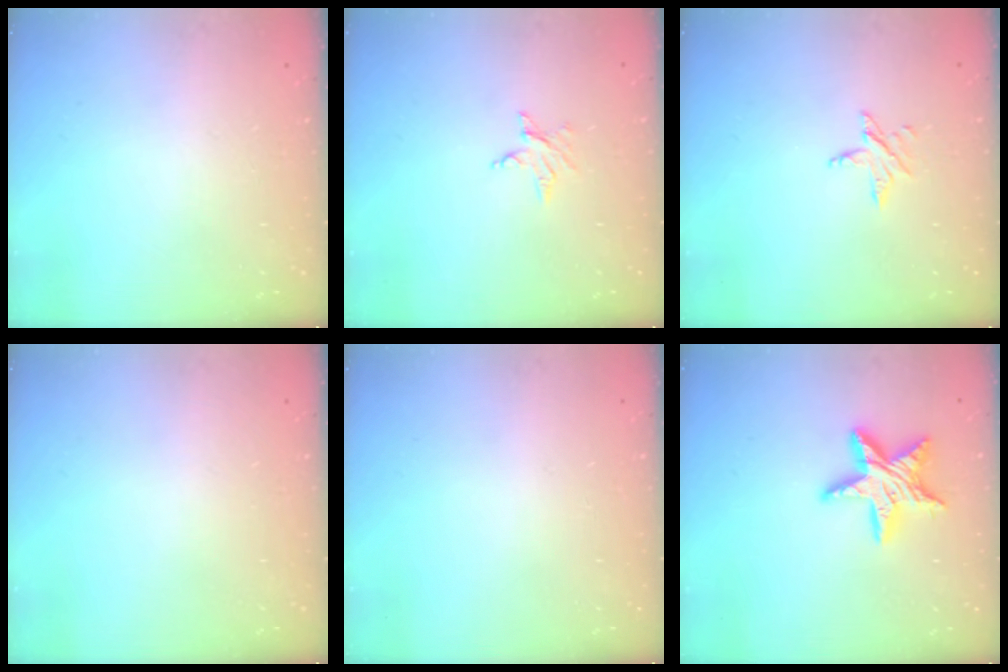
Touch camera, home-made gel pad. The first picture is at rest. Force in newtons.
{"total": 2.5, "press": 2.5, "slide": 0.4}
{"total": 3.4, "press": 3.3, "slide": 0.3}
{"total": 0.0}
{"total": 0.0}
{"total": 13.9, "press": 13.9, "slide": 1.0}